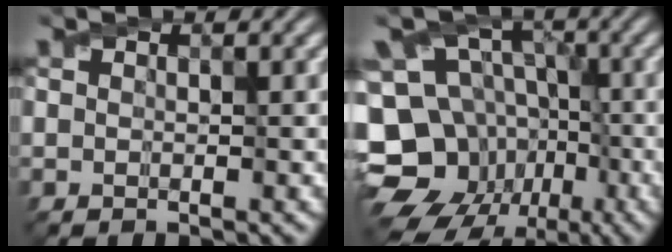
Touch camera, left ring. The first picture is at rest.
{"total": 16.8, "force": [-7.9, 13.3, 6.6], "torque": [-0.148, -0.016, -0.117]}